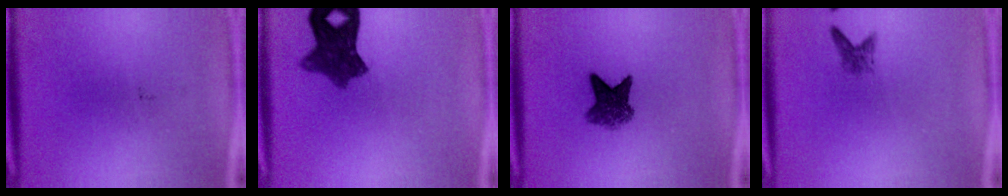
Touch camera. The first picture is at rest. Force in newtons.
{"total": 8.3}
{"total": 5.7}
{"total": 1.6}